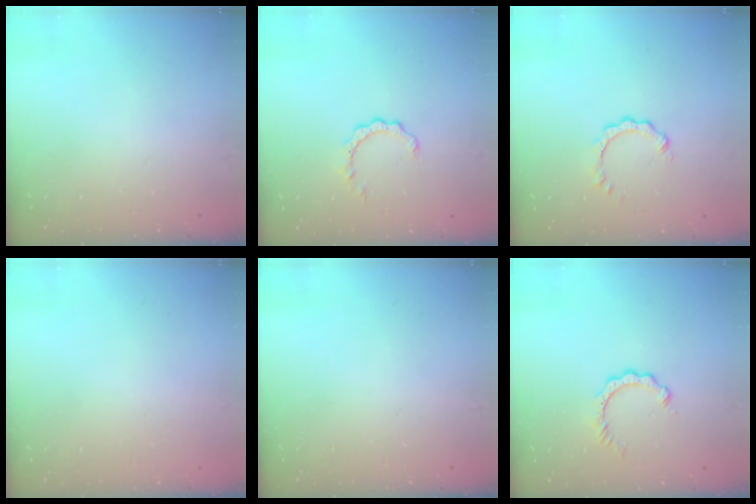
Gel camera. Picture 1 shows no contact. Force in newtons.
{"total": 2.2, "press": 2.2, "slide": 0.1}
{"total": 1.7, "press": 1.7, "slide": 0.3}
{"total": 1.6, "press": 1.6, "slide": 0.1}
{"total": 0.0}
{"total": 2.9, "press": 2.9, "slide": 0.5}